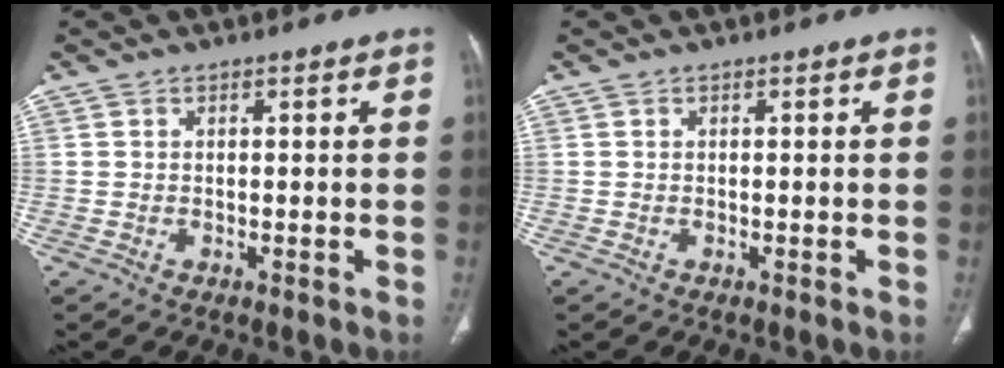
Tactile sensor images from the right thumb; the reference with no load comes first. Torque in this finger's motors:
{"motor_torque": [0.32, 0.32, 0.13, -0.08, 0.09]}